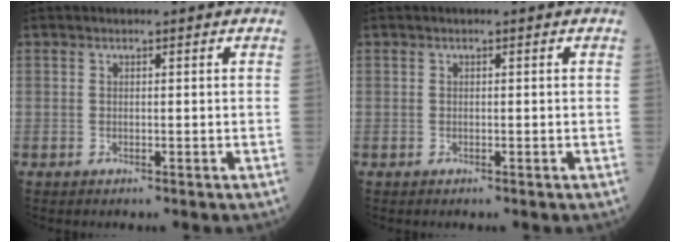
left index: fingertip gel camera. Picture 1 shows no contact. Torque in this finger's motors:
{"motor_torque": [0.00, 0.00, -0.02, 0.00]}